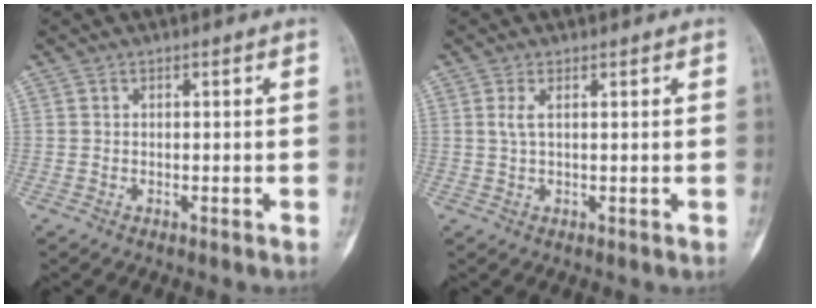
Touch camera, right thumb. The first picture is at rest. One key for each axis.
{"total": 1.9, "fx": 0.6, "fy": 0.5, "fz": 1.7, "tx": -0.042, "ty": 0.002, "tz": 0.016}